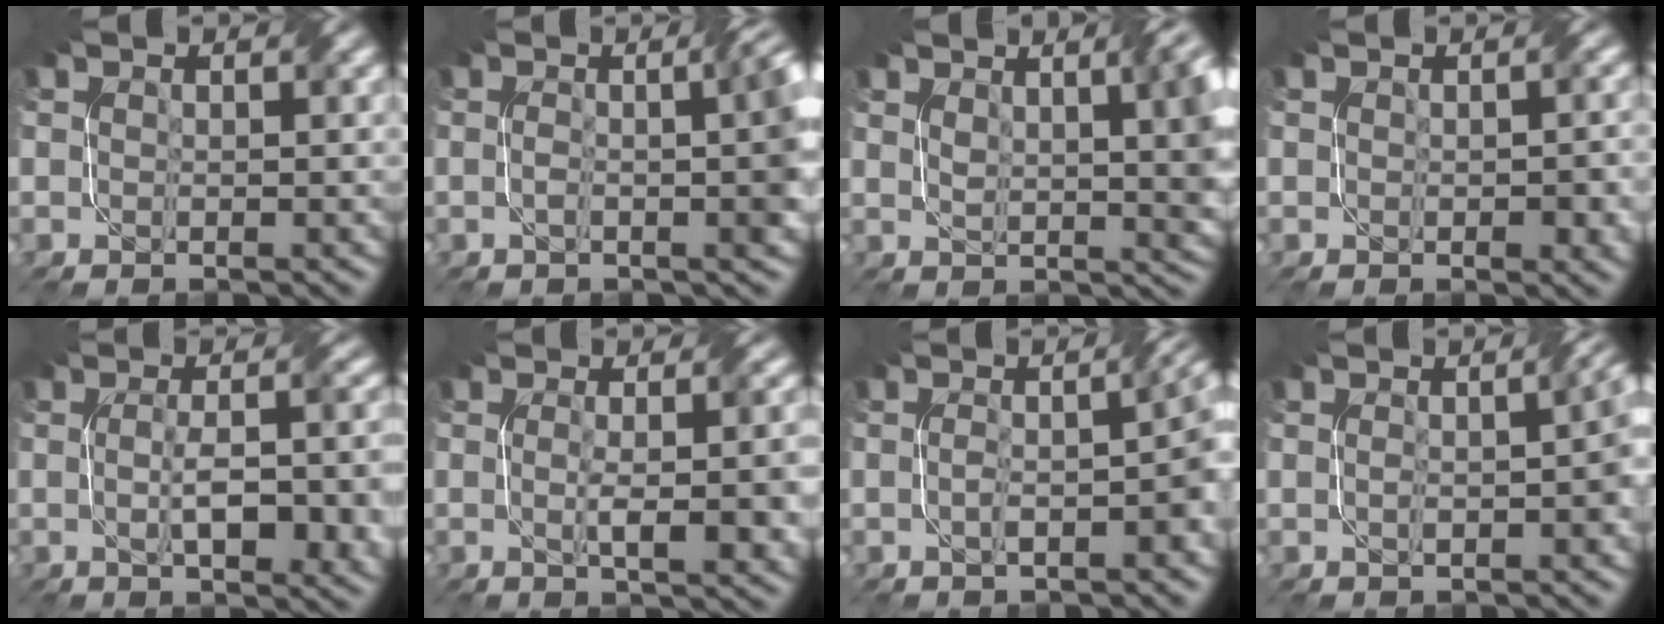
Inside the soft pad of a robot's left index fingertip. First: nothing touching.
{"total": 6.0, "force": [-0.1, 1.9, 5.7], "torque": [-0.058, 0.010, -0.005]}
{"total": 7.4, "force": [3.2, 2.5, 6.2], "torque": [-0.076, 0.009, 0.053]}
{"total": 2.1, "force": [-0.2, 0.7, 1.9], "torque": [-0.027, -0.002, 0.001]}
{"total": 7.5, "force": [-1.1, 2.4, 7.0], "torque": [-0.104, -0.008, -0.007]}
{"total": 6.1, "force": [-0.5, 1.7, 5.9], "torque": [-0.069, 0.001, -0.005]}
{"total": 5.3, "force": [-0.8, 1.6, 5.0], "torque": [-0.061, 0.007, -0.010]}
{"total": 3.4, "force": [-0.1, 0.7, 3.3], "torque": [-0.046, 0.011, -0.004]}